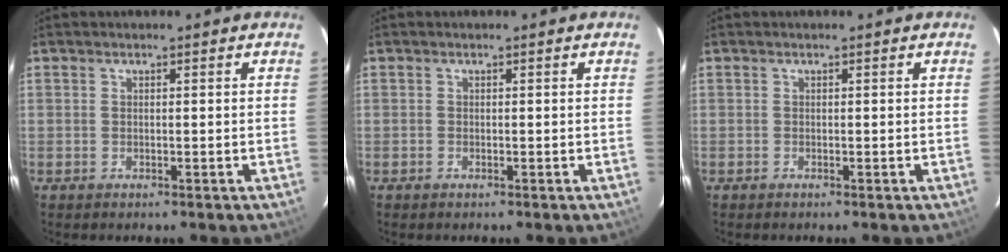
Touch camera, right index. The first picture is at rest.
{"total": 0.0}
{"total": 0.0}